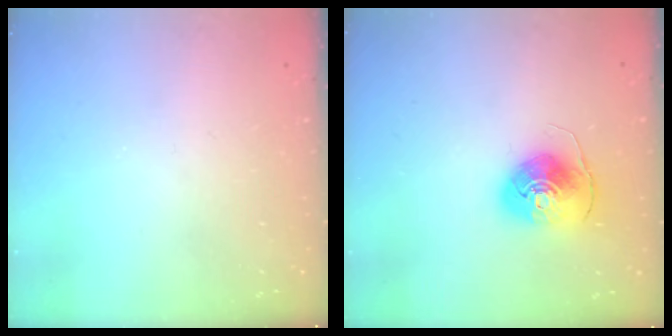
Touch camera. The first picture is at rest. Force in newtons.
{"total": 8.3, "press": 8.3, "slide": 0.5}